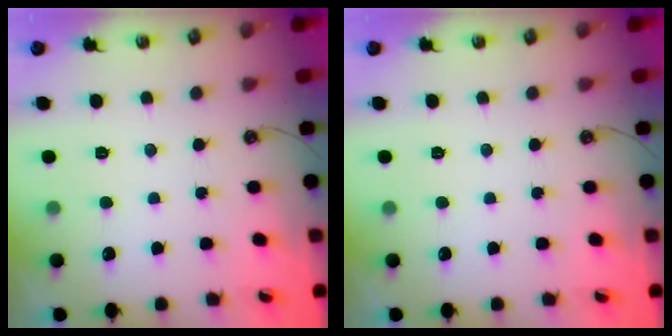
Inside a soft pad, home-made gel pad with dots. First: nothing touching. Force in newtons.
{"total": 0.0}